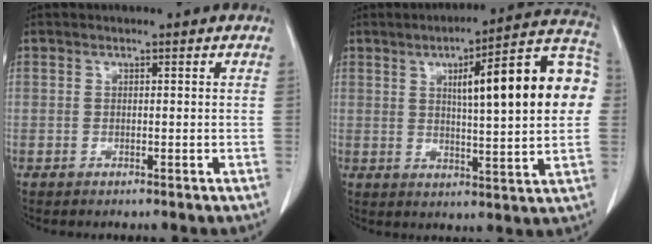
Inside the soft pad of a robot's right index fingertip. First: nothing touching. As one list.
[{"total": 18.6, "force": [3.4, 2.6, 18.1], "torque": [-0.239, 0.035, 0.041]}]